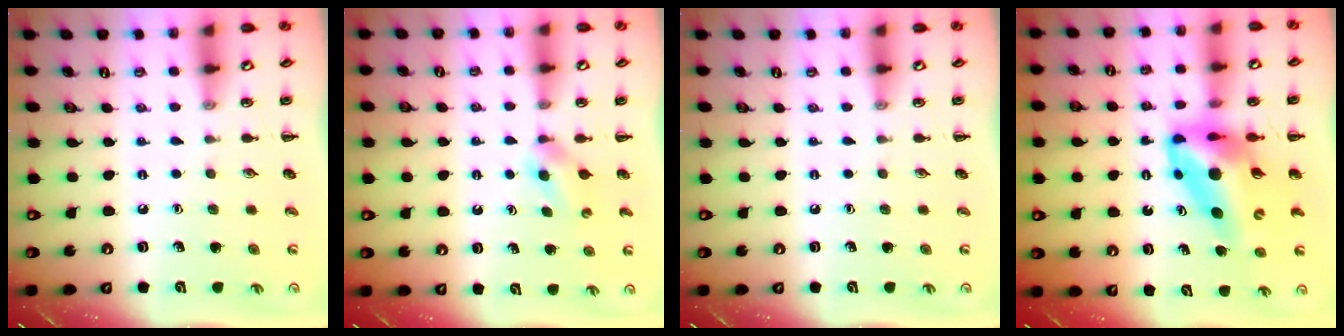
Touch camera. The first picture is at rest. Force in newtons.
{"total": 3.0, "press": 2.7, "slide": 1.3}
{"total": 0.0}
{"total": 12.3, "press": 11.7, "slide": 3.9}